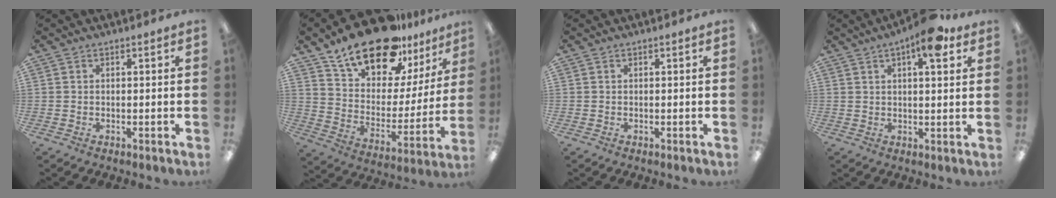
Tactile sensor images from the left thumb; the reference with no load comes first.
{"total": 19.7, "force": [15.9, 8.4, 8.1], "torque": [-0.149, -0.112, 0.282]}
{"total": 0.0}
{"total": 9.1, "force": [5.1, 3.0, 6.9], "torque": [-0.096, -0.017, 0.079]}